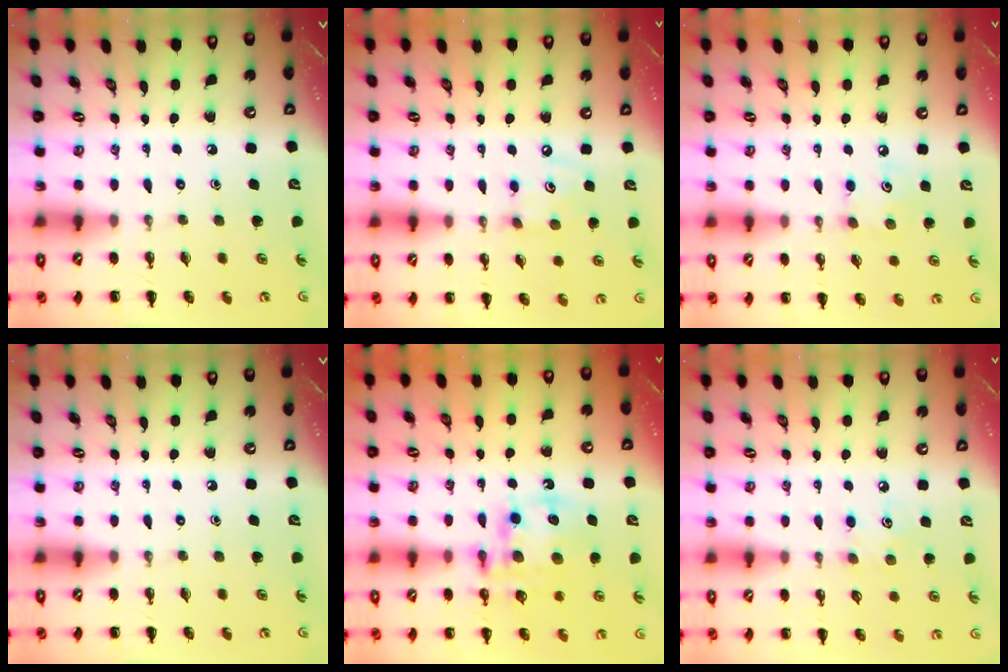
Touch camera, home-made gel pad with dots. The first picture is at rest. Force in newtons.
{"total": 5.3, "press": 5.2, "slide": 1.0}
{"total": 4.3, "press": 4.2, "slide": 0.7}
{"total": 0.0}
{"total": 12.2, "press": 11.7, "slide": 3.2}
{"total": 5.6, "press": 5.5, "slide": 1.1}